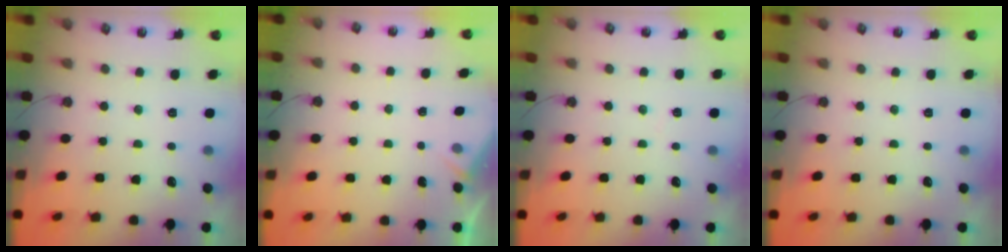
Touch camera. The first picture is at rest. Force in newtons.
{"total": 2.8, "press": 2.7, "slide": 0.4}
{"total": 2.6, "press": 2.6, "slide": 0.4}
{"total": 0.0}